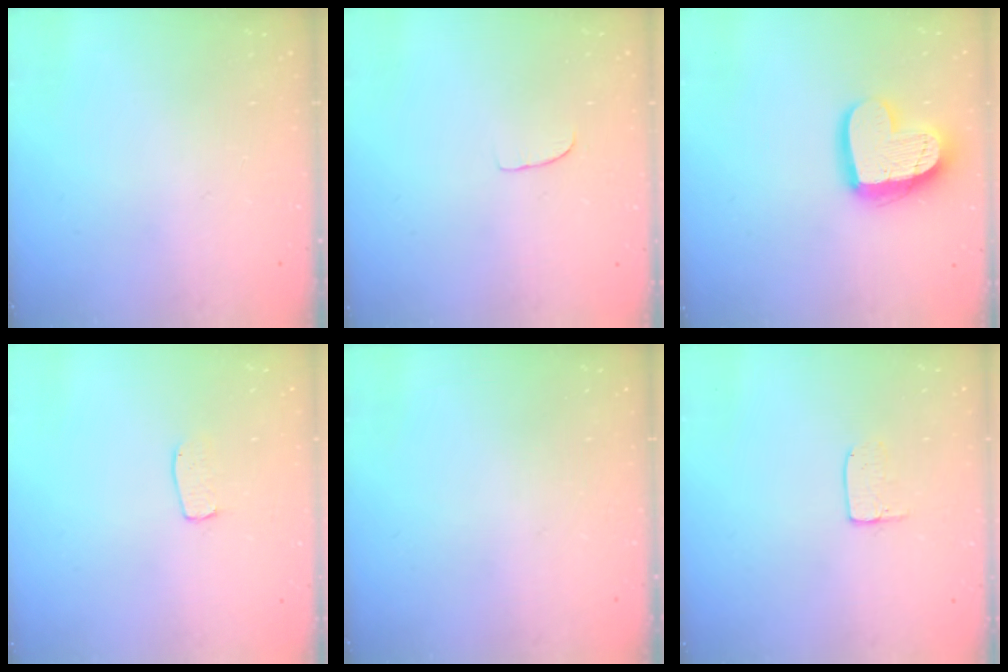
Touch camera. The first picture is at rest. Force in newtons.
{"total": 5.7, "press": 5.7, "slide": 0.5}
{"total": 17.8, "press": 17.7, "slide": 1.4}
{"total": 4.5, "press": 4.5, "slide": 0.2}
{"total": 0.0}
{"total": 5.2, "press": 5.2, "slide": 0.4}